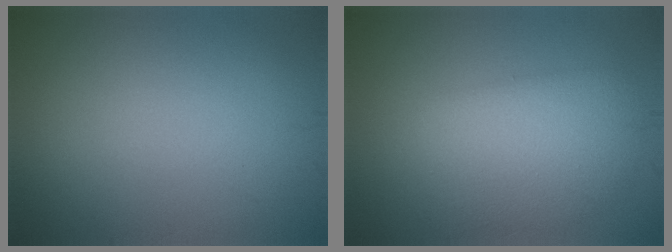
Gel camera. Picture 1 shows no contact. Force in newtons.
{"total": 5.1, "press": 5.1, "slide": 0.2}